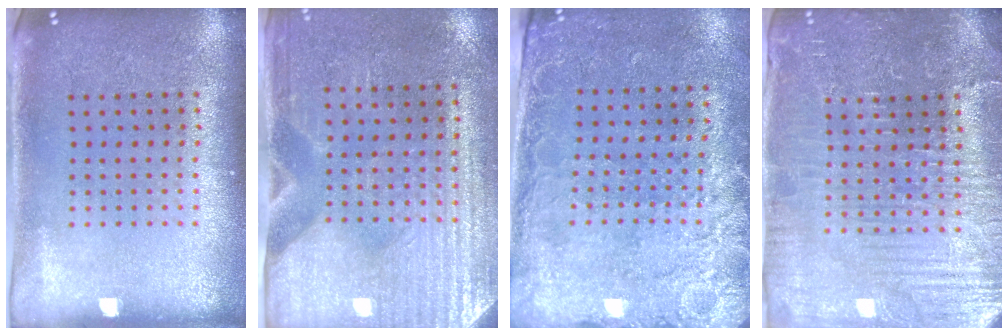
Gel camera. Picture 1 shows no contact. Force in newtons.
{"total": 3.0, "press": 2.7, "slide": 1.4}
{"total": 2.7, "press": 2.2, "slide": 1.5}
{"total": 4.4, "press": 4.2, "slide": 1.2}